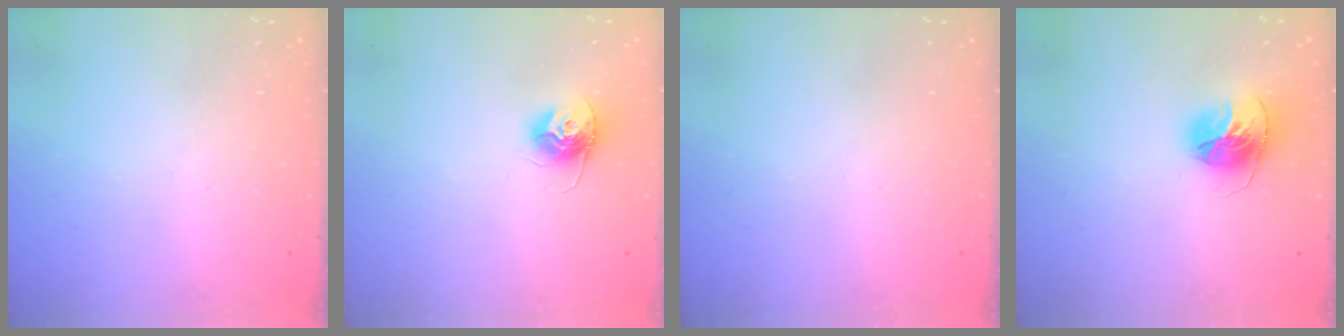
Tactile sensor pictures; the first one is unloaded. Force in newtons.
{"total": 11.2, "press": 11.2, "slide": 0.7}
{"total": 0.0}
{"total": 14.3, "press": 14.3, "slide": 1.5}